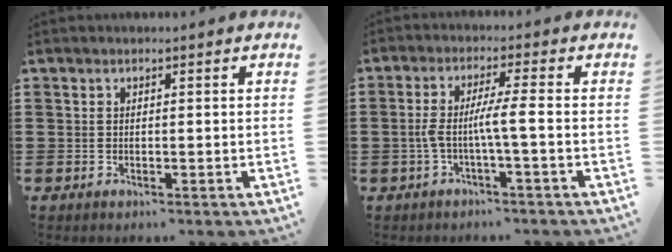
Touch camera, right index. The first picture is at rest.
{"total": 4.7, "force": [-1.0, -0.3, 4.6], "torque": [-0.101, -0.011, -0.028]}